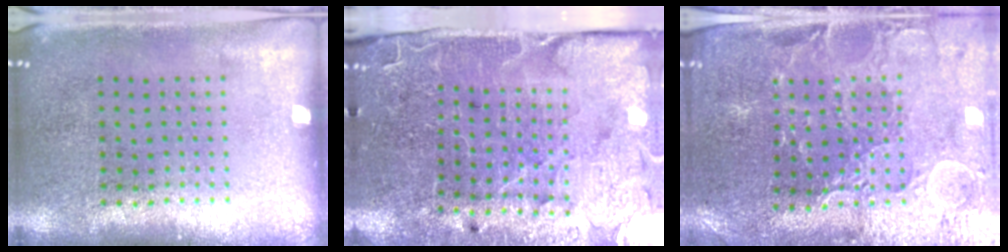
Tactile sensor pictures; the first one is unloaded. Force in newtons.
{"total": 3.5, "press": 3.4, "slide": 0.7}
{"total": 1.6, "press": 1.5, "slide": 0.5}